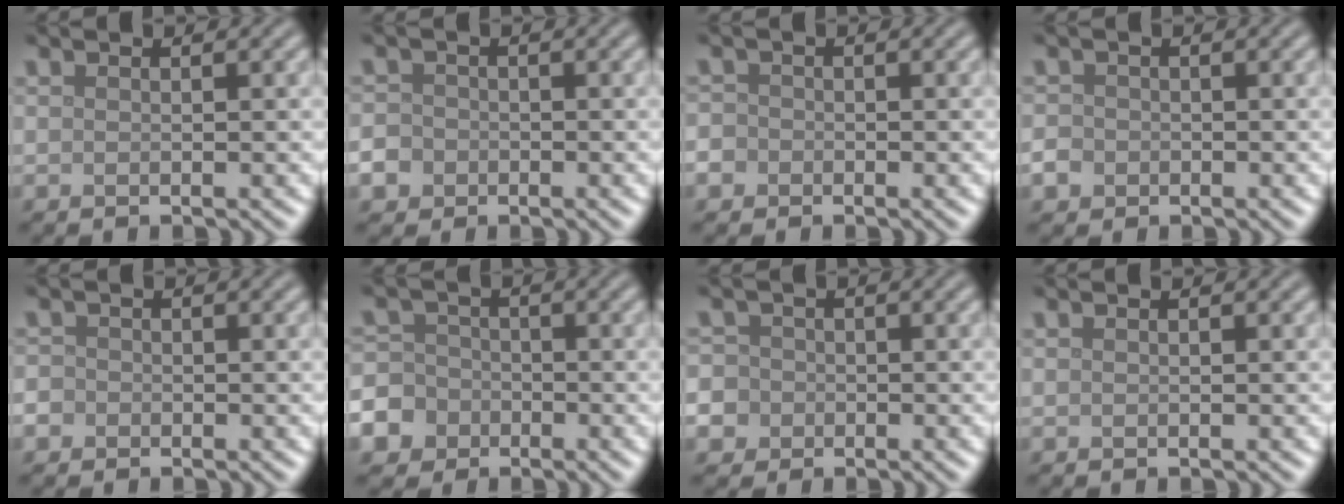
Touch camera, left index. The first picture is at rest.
{"total": 3.9, "force": [-1.9, 3.3, 1.1], "torque": [-0.013, -0.006, -0.046]}
{"total": 2.4, "force": [-1.0, 2.0, 0.6], "torque": [0.000, 0.005, -0.028]}
{"total": 1.6, "force": [-0.7, 1.4, 0.4], "torque": [-0.005, -0.001, -0.013]}
{"total": 1.8, "force": [-0.7, 1.5, 0.5], "torque": [0.000, 0.005, -0.017]}
{"total": 7.9, "force": [-4.1, 6.6, 1.7], "torque": [-0.048, -0.016, -0.094]}
{"total": 7.8, "force": [-2.5, 7.1, 2.0], "torque": [-0.051, -0.002, -0.084]}
{"total": 0.0}